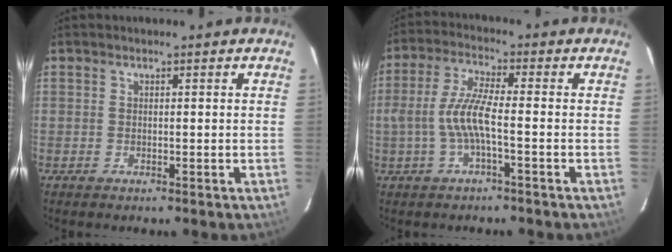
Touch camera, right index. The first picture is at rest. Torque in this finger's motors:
{"motor_torque": [0.68, -0.32, 0.56, 0.18]}